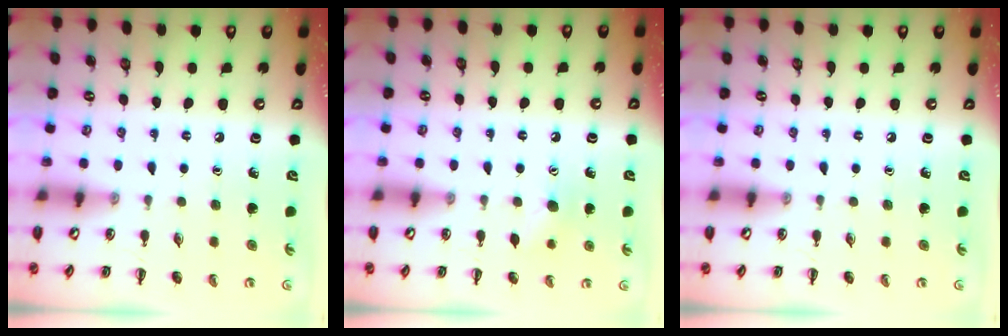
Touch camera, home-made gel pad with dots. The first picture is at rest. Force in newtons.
{"total": 7.5, "press": 7.3, "slide": 1.6}
{"total": 0.0}